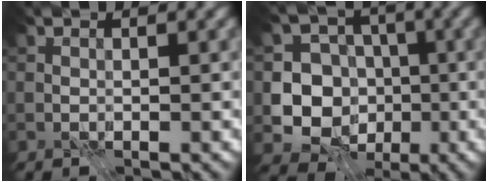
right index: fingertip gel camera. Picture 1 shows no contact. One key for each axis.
{"total": 8.2, "fx": -1.8, "fy": 7.5, "fz": 2.8, "tx": -0.036, "ty": -0.011, "tz": -0.057}